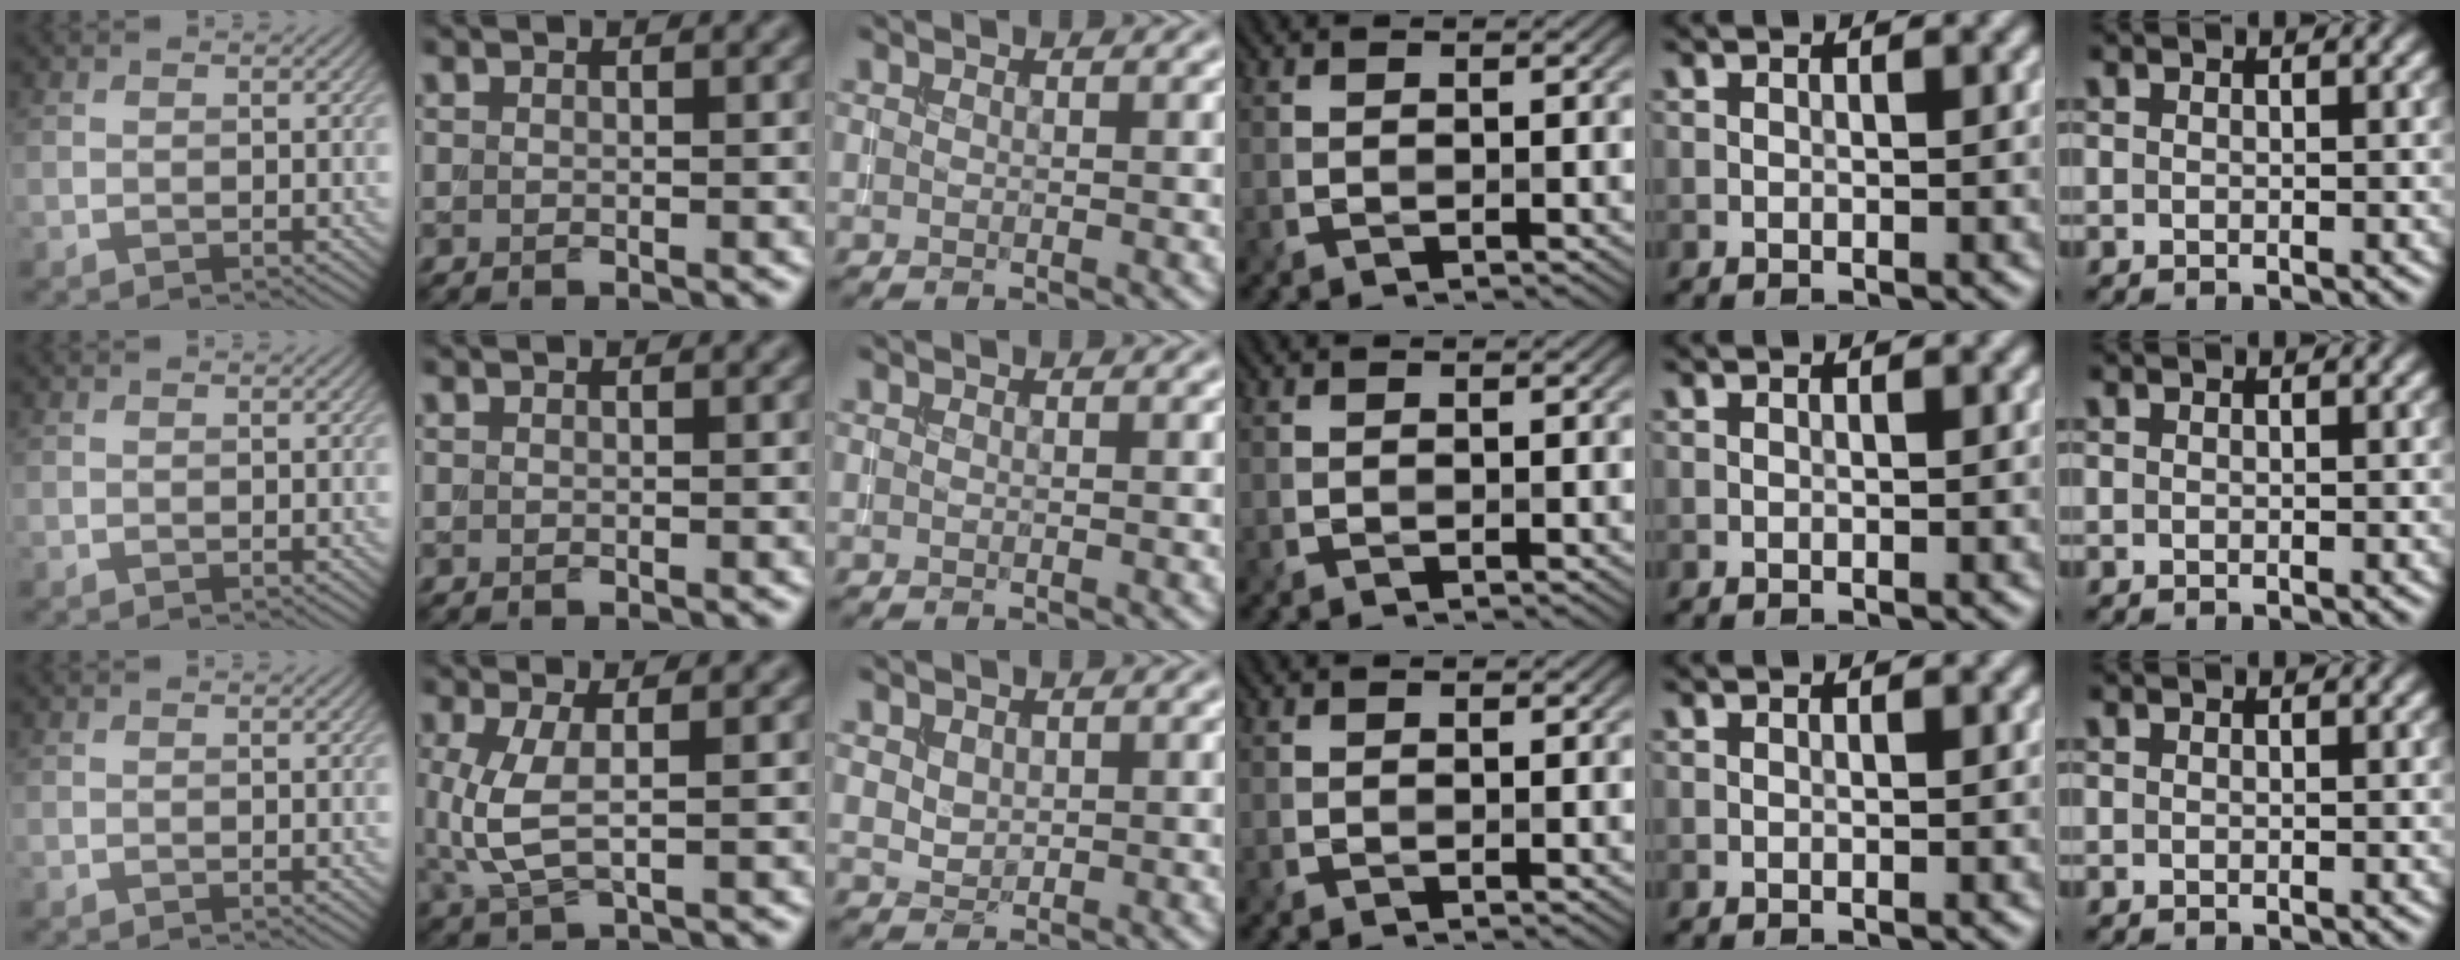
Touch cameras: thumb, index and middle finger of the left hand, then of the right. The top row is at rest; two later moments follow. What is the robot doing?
{"motion": "extract", "object": "drawer"}